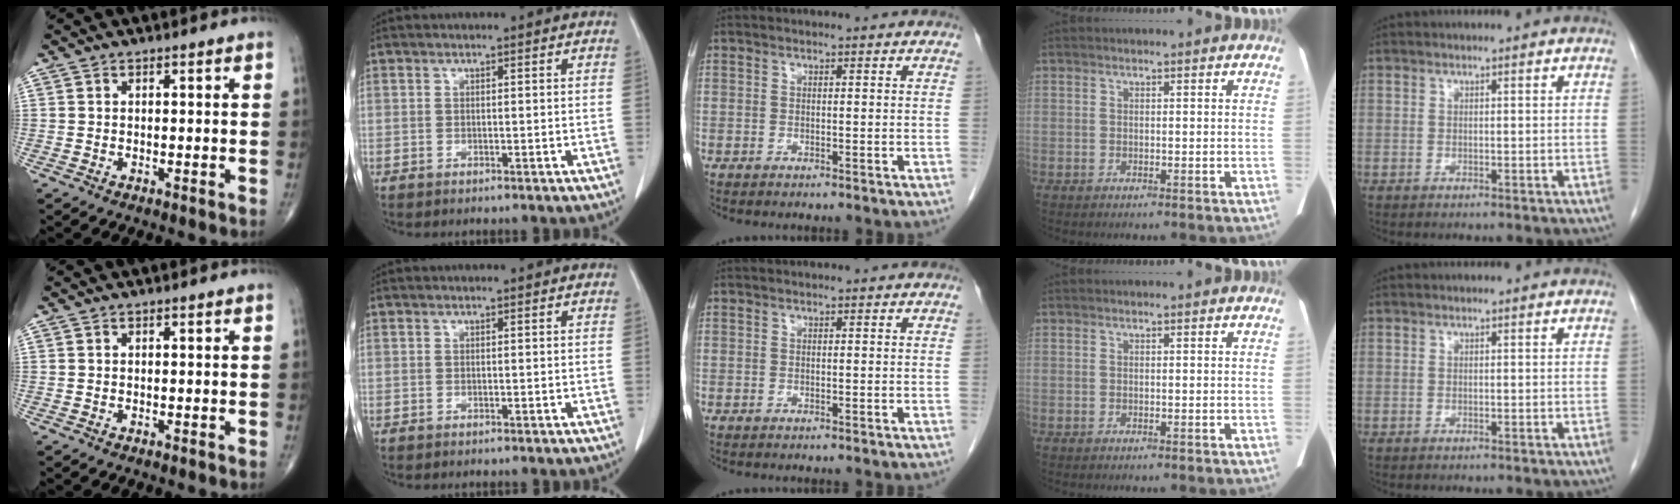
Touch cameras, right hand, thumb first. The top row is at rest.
{}